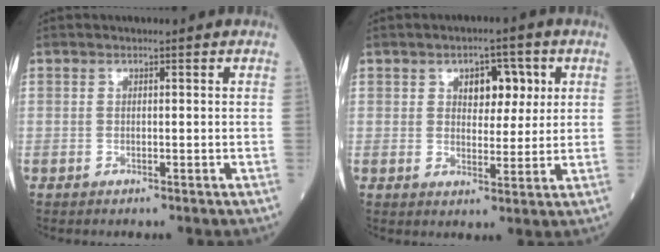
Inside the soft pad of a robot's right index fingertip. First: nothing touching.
{"total": 5.6, "force": [2.1, 3.2, 4.1], "torque": [-0.053, 0.011, 0.033]}